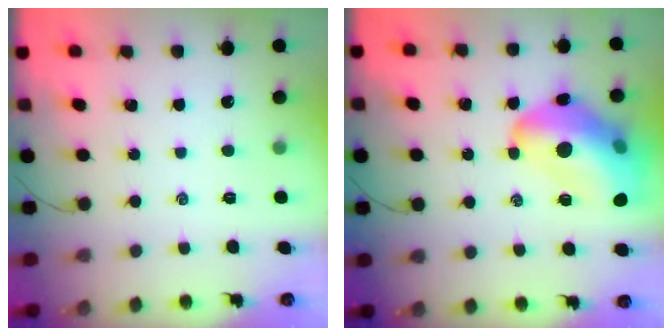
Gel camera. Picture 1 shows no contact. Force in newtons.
{"total": 21.5, "press": 21.0, "slide": 4.9}